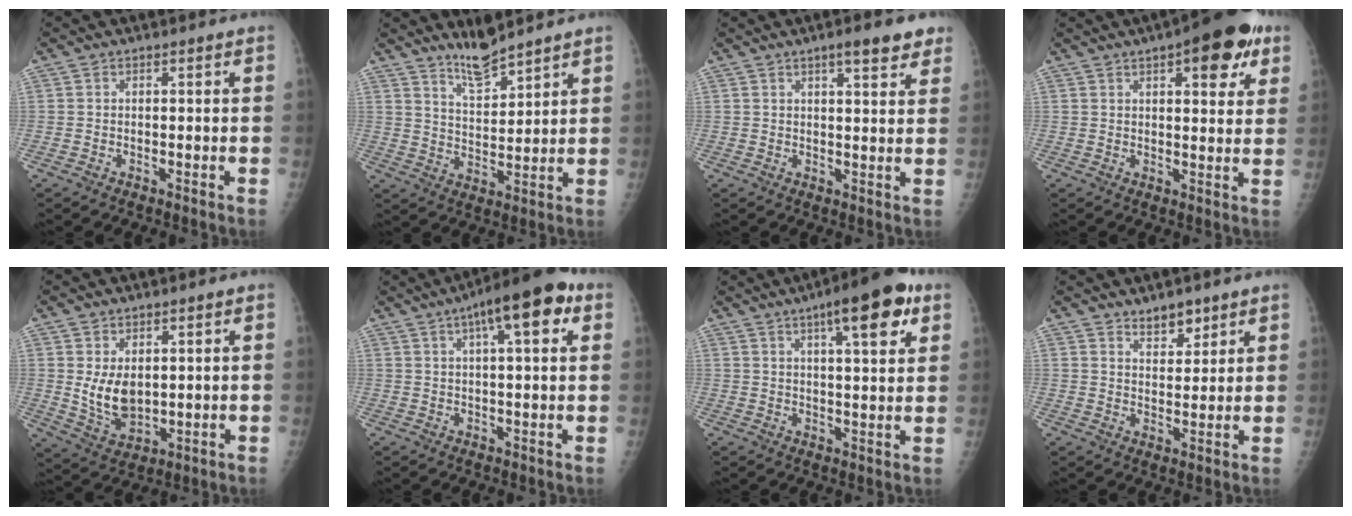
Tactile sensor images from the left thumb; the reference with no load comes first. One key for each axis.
{"total": 6.6, "fx": 5.9, "fy": 1.0, "fz": 2.8, "tx": -0.043, "ty": -0.049, "tz": 0.112}
{"total": 6.2, "fx": 4.1, "fy": 1.6, "fz": 4.5, "tx": -0.045, "ty": -0.017, "tz": 0.051}
{"total": 12.2, "fx": 6.0, "fy": 4.6, "fz": 9.6, "tx": -0.089, "ty": -0.011, "tz": 0.069}
{"total": 7.3, "fx": 1.1, "fy": 4.7, "fz": 5.4, "tx": -0.077, "ty": -0.021, "tz": 0.039}
{"total": 12.3, "fx": 5.3, "fy": 3.6, "fz": 10.5, "tx": -0.139, "ty": 0.012, "tz": 0.068}
{"total": 12.1, "fx": 6.1, "fy": 3.1, "fz": 10.0, "tx": -0.124, "ty": -0.016, "tz": 0.081}
{"total": 4.9, "fx": 3.5, "fy": 2.5, "fz": 2.2, "tx": -0.009, "ty": -0.026, "tz": 0.058}